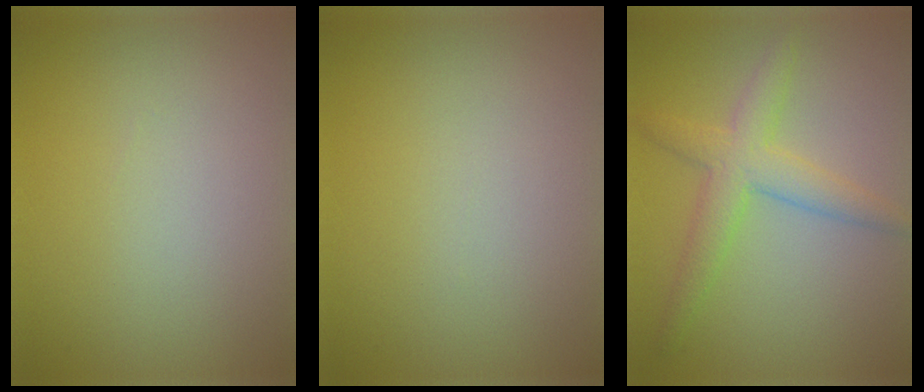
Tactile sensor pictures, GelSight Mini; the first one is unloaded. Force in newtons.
{"total": 0.0}
{"total": 4.1, "press": 4.1, "slide": 0.1}